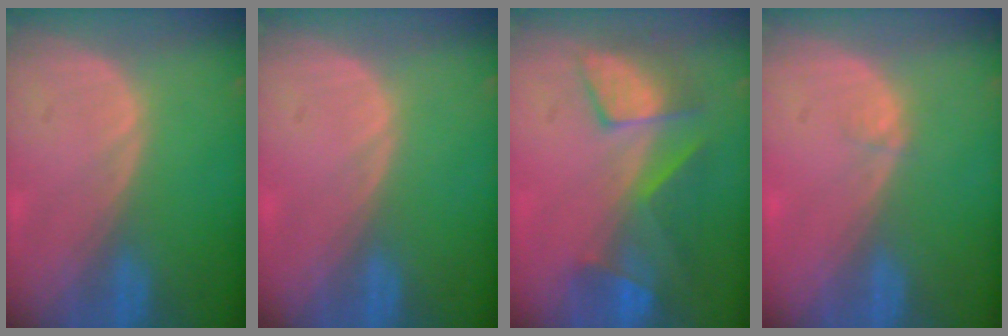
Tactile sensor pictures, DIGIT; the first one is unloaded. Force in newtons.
{"total": 0.0}
{"total": 7.7, "press": 7.6, "slide": 1.4}
{"total": 0.5, "press": 0.5, "slide": 0.2}